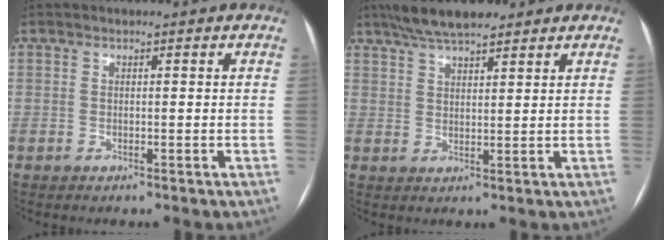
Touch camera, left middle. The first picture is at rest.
{"total": 8.3, "force": [6.6, 1.9, 4.8], "torque": [-0.083, 0.025, 0.112]}